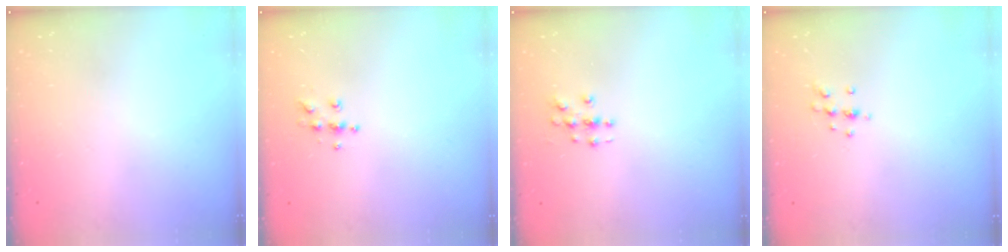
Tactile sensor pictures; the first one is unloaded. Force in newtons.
{"total": 6.9, "press": 6.9, "slide": 0.4}
{"total": 3.0, "press": 3.0, "slide": 0.1}
{"total": 6.9, "press": 6.8, "slide": 1.2}